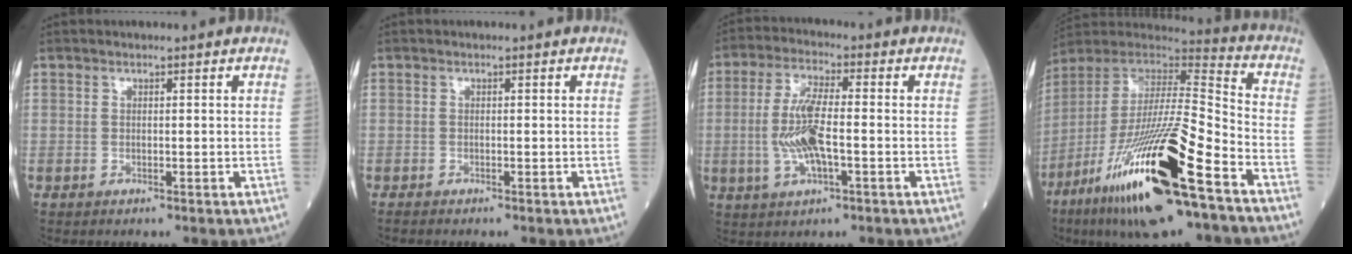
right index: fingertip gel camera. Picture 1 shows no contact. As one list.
[{"total": 0.8, "force": [-0.8, 0.0, 0.3], "torque": [-0.011, -0.003, -0.014]}, {"total": 8.7, "force": [-1.3, 2.1, 8.3], "torque": [-0.178, 0.000, -0.025]}, {"total": 26.3, "force": [-13.5, 3.1, 22.3], "torque": [-0.427, -0.057, -0.248]}]